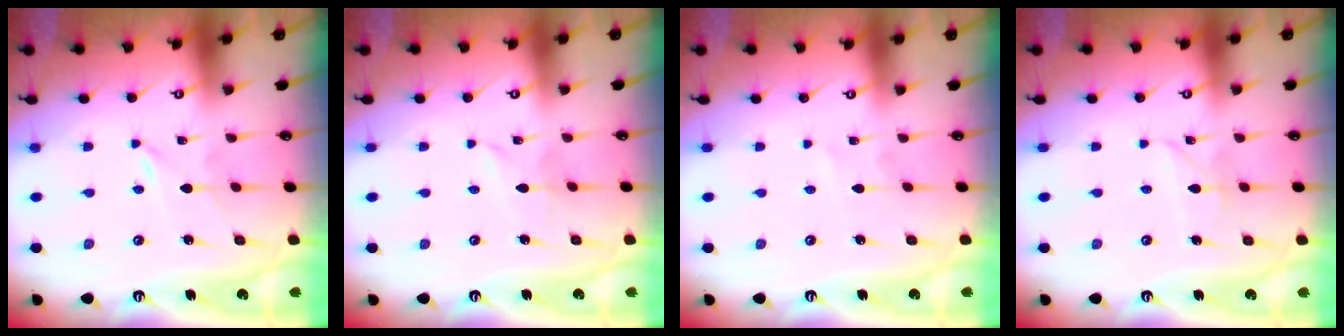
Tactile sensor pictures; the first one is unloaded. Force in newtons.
{"total": 1.9, "press": 1.9, "slide": 0.2}
{"total": 1.5, "press": 1.4, "slide": 0.1}
{"total": 2.8, "press": 2.8, "slide": 0.3}